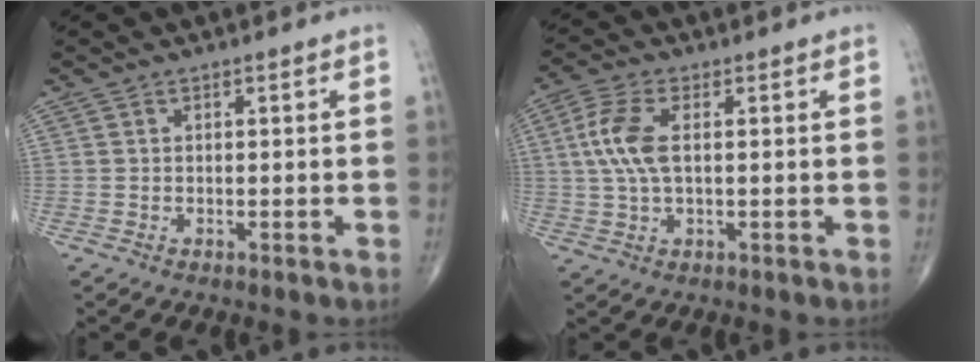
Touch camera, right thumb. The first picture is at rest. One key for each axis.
{"total": 7.8, "fx": 1.1, "fy": 3.6, "fz": 6.8, "tx": -0.167, "ty": 0.010, "tz": 0.022}